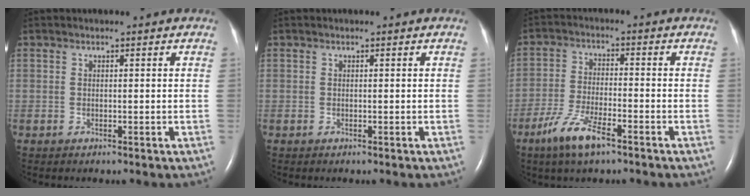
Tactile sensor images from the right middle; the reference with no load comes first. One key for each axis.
{"total": 0.0}
{"total": 7.2, "fx": -4.7, "fy": 1.4, "fz": 5.2, "tx": -0.118, "ty": -0.009, "tz": -0.087}